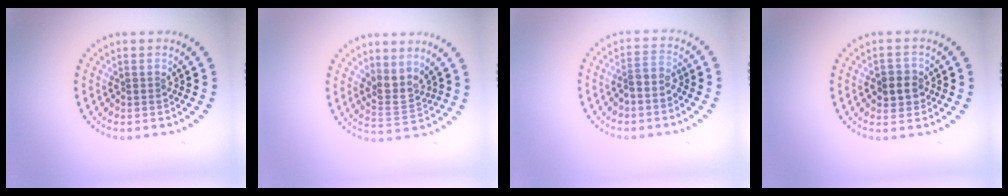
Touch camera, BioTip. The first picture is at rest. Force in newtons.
{"total": 2.6, "press": 2.1, "slide": 1.7}
{"total": 2.0, "press": 1.7, "slide": 1.0}
{"total": 2.6, "press": 2.5, "slide": 0.6}